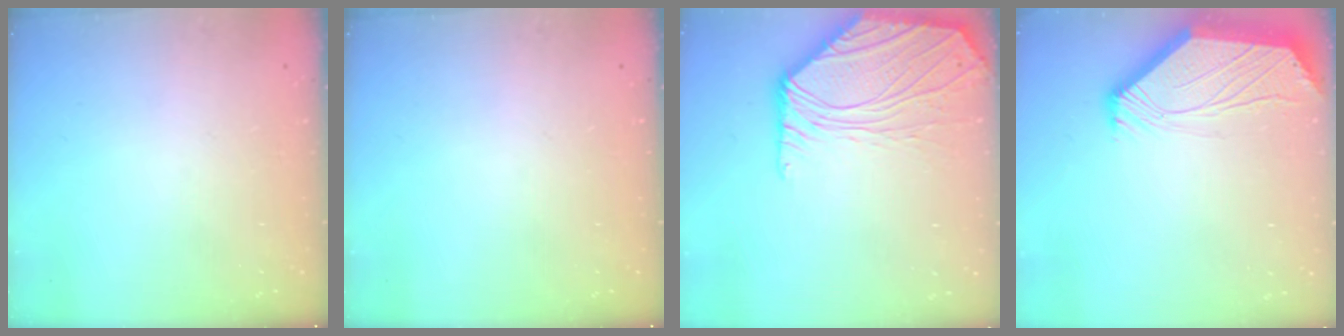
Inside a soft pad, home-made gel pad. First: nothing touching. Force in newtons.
{"total": 0.0}
{"total": 8.1, "press": 8.0, "slide": 1.2}
{"total": 2.6, "press": 2.6, "slide": 0.5}